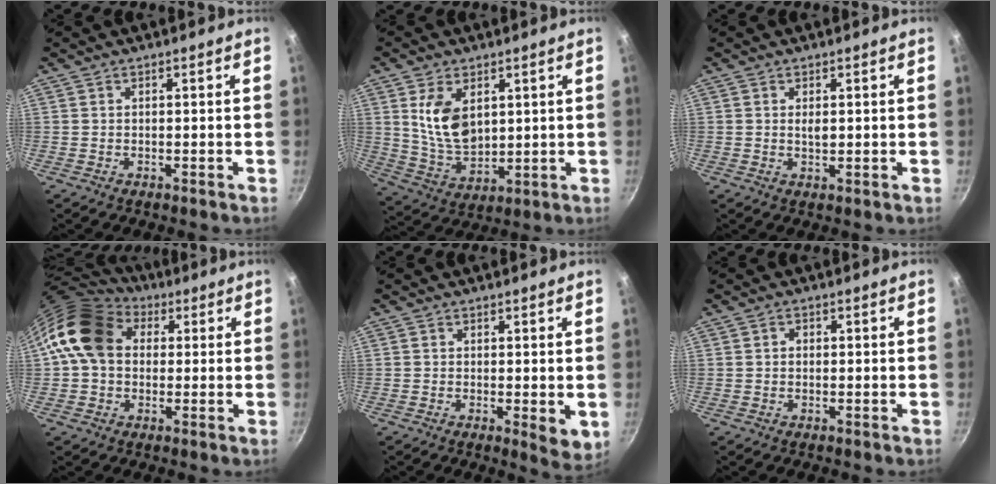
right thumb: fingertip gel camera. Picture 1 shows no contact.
{"total": 11.1, "force": [3.3, 6.8, 8.0], "torque": [-0.133, -0.028, 0.076]}
{"total": 1.8, "force": [0.3, 0.8, 1.6], "torque": [-0.024, -0.001, 0.006]}
{"total": 14.5, "force": [2.9, 11.2, 8.8], "torque": [-0.135, 0.024, 0.034]}
{"total": 4.3, "force": [-0.2, 1.8, 3.9], "torque": [-0.054, -0.013, -0.002]}
{"total": 1.3, "force": [0.1, 1.1, 0.7], "torque": [-0.010, 0.005, 0.000]}